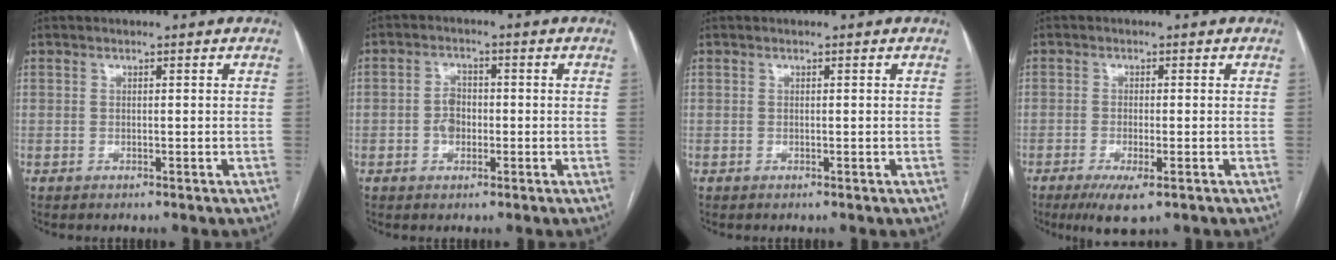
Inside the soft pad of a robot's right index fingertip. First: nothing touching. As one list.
[{"total": 3.3, "force": [-0.7, 2.4, 2.1], "torque": [-0.038, 0.008, -0.014]}, {"total": 0.0}, {"total": 5.0, "force": [-2.7, 0.9, 4.1], "torque": [-0.068, -0.012, -0.042]}]